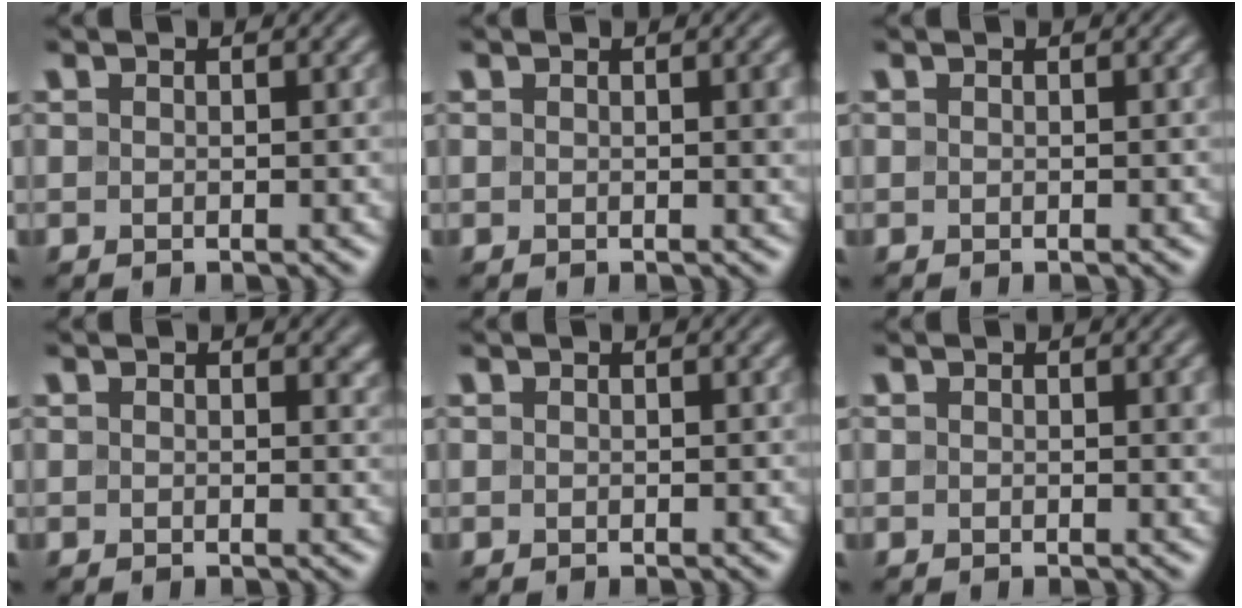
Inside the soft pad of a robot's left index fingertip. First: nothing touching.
{"total": 1.1, "force": [0.2, 0.1, 1.0], "torque": [-0.013, 0.001, 0.001]}
{"total": 0.0}
{"total": 1.0, "force": [0.5, 0.7, 0.6], "torque": [-0.002, -0.003, 0.004]}
{"total": 0.0}
{"total": 0.6, "force": [0.2, 0.1, 0.5], "torque": [-0.005, 0.000, 0.001]}